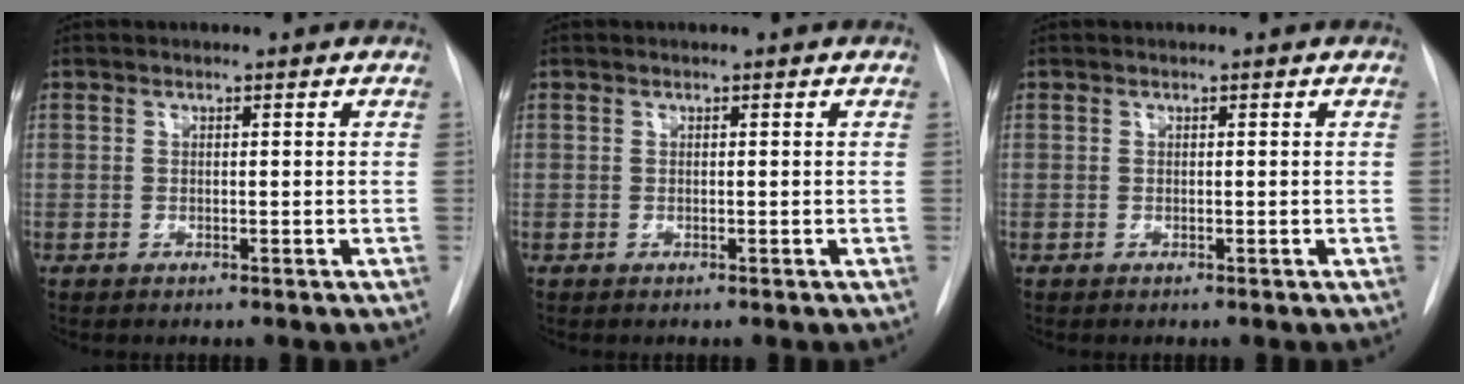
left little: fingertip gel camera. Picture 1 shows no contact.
{"total": 0.0}
{"total": 0.0}